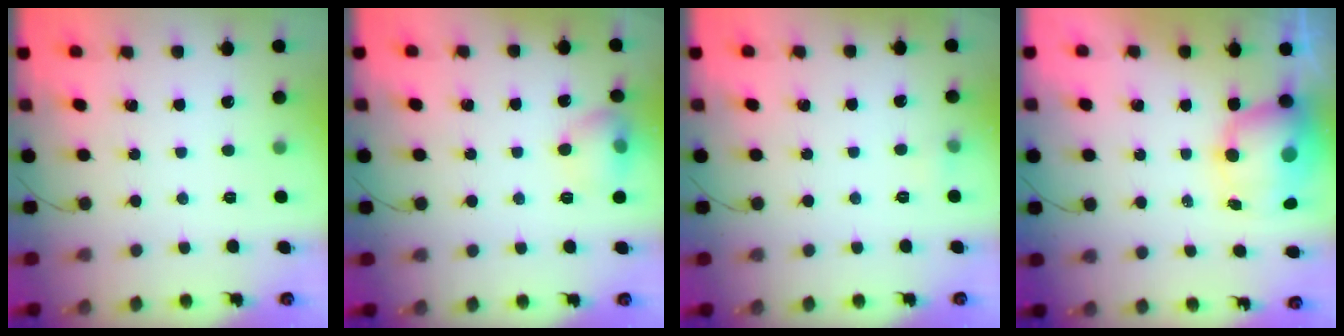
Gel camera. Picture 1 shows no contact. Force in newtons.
{"total": 8.6, "press": 8.5, "slide": 1.3}
{"total": 3.6, "press": 3.3, "slide": 1.4}
{"total": 9.8, "press": 9.4, "slide": 2.6}